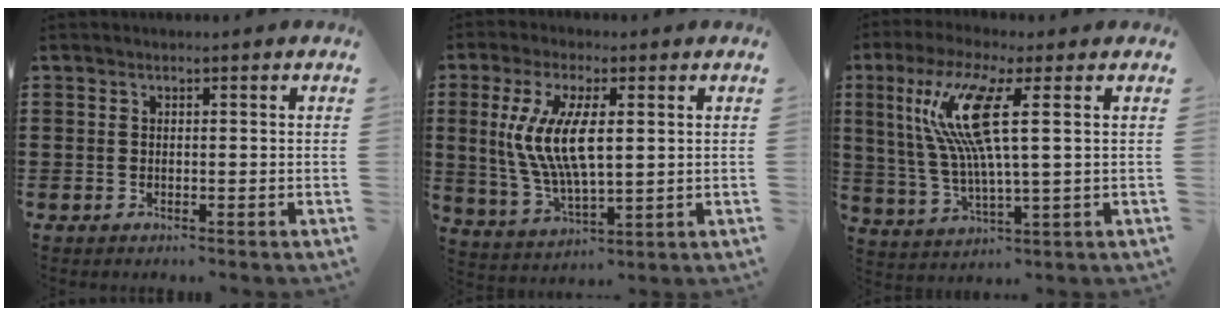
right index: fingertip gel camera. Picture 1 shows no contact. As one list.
[{"total": 10.1, "force": [1.5, 3.8, 9.2], "torque": [-0.213, -0.002, 0.017]}, {"total": 11.7, "force": [3.3, 1.2, 11.2], "torque": [-0.253, -0.015, 0.043]}]